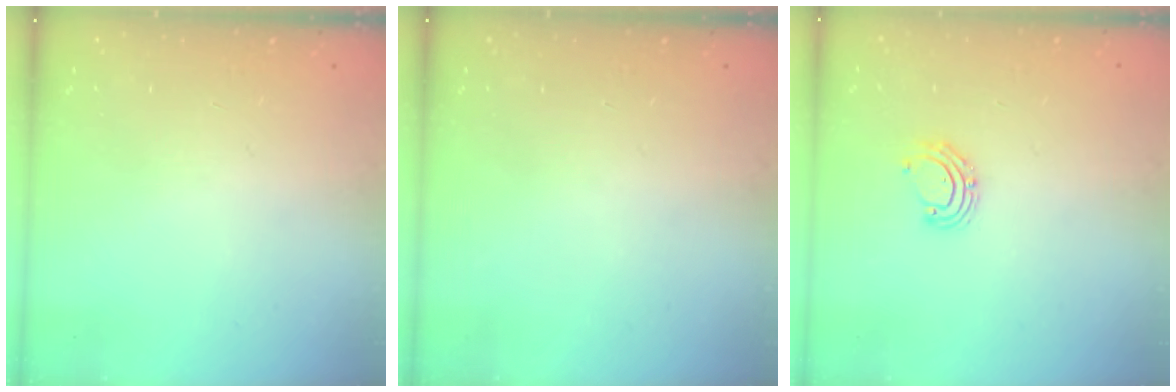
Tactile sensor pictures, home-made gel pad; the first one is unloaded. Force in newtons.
{"total": 0.0}
{"total": 5.3, "press": 5.1, "slide": 1.4}